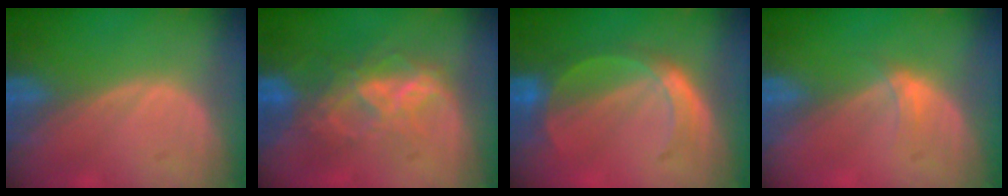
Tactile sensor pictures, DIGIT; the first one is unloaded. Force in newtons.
{"total": 6.6, "press": 6.5, "slide": 1.3}
{"total": 4.9, "press": 4.9, "slide": 0.3}
{"total": 1.9, "press": 1.5, "slide": 1.1}